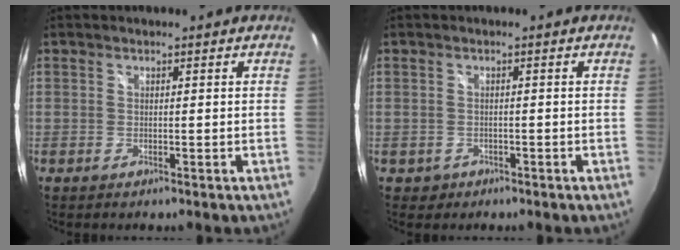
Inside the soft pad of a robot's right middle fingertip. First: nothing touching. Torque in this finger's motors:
{"motor_torque": [-0.36, -0.12, -0.03, -0.01]}